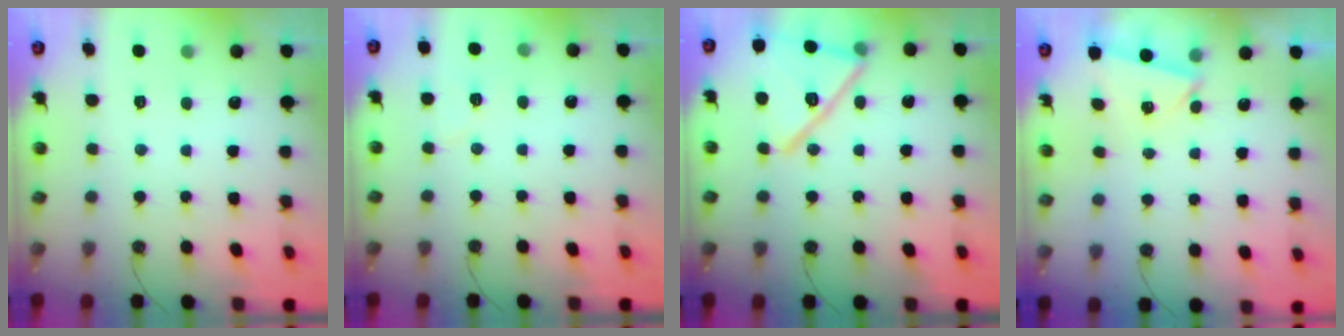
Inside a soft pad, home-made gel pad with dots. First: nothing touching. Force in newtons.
{"total": 4.7, "press": 4.3, "slide": 2.0}
{"total": 19.5, "press": 16.5, "slide": 10.4}
{"total": 3.0, "press": 2.4, "slide": 1.7}